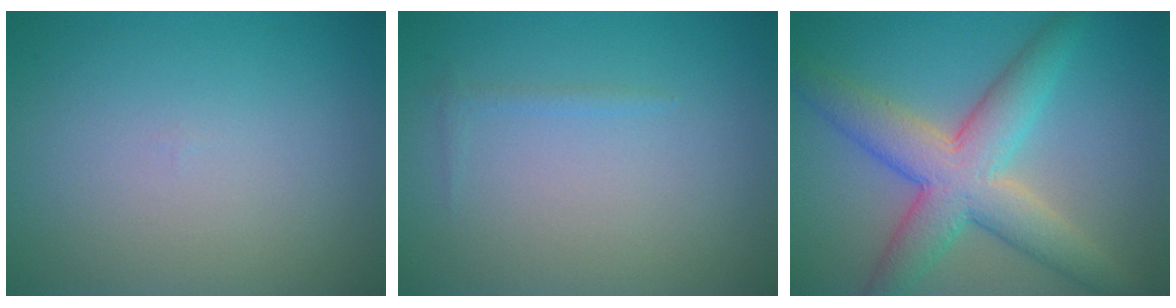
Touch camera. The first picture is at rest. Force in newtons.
{"total": 0.6, "press": 0.6, "slide": 0.1}
{"total": 7.5, "press": 7.5, "slide": 0.3}